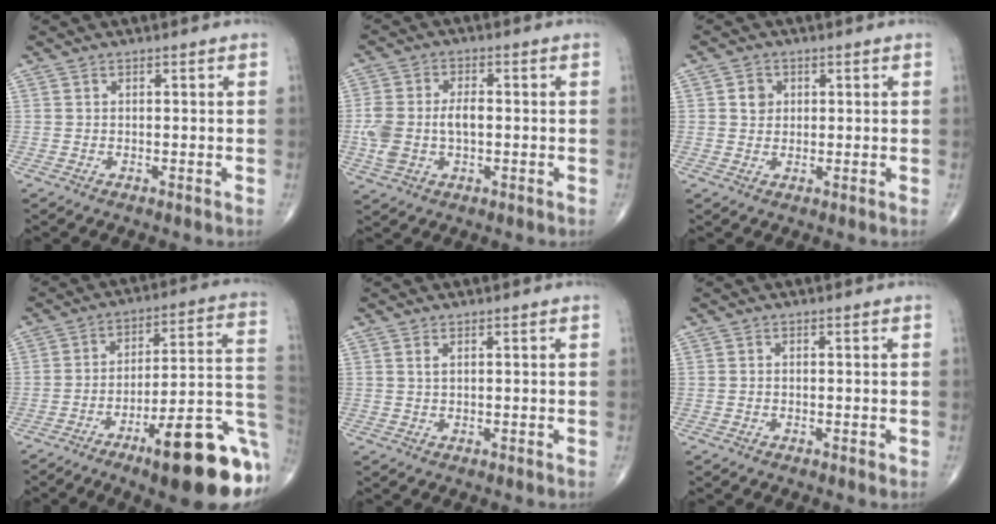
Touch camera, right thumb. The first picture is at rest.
{"total": 8.8, "force": [-0.8, 5.2, 7.0], "torque": [-0.155, 0.017, -0.010]}
{"total": 2.9, "force": [0.7, 2.5, 1.1], "torque": [-0.004, -0.001, 0.009]}
{"total": 23.9, "force": [-10.1, 5.7, 20.9], "torque": [-0.220, 0.058, -0.140]}
{"total": 0.8, "force": [0.5, 0.2, 0.6], "torque": [-0.013, 0.001, 0.011]}
{"total": 0.6, "force": [-0.3, 0.3, 0.5], "torque": [-0.006, 0.000, -0.006]}